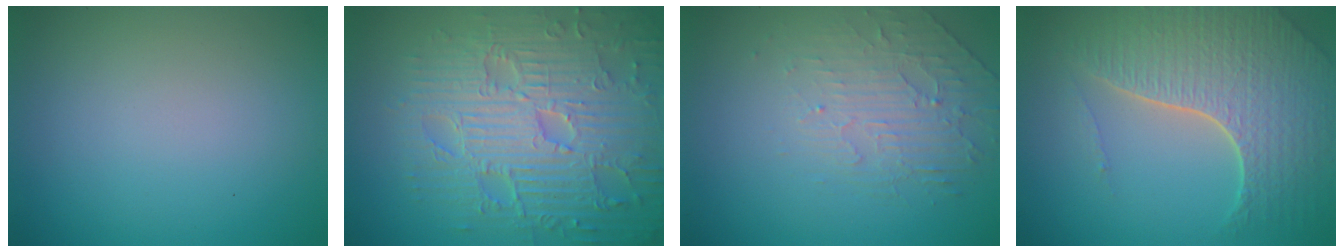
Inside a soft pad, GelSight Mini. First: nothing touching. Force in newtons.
{"total": 9.4, "press": 6.8, "slide": 6.5}
{"total": 2.2, "press": 1.5, "slide": 1.7}
{"total": 7.2, "press": 5.2, "slide": 5.0}